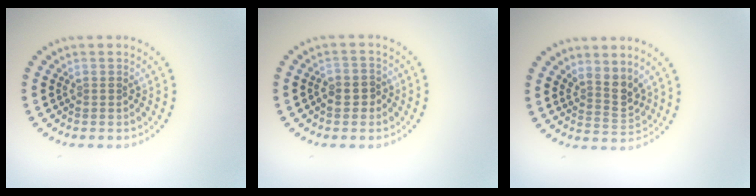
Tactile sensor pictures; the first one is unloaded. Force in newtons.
{"total": 1.6, "press": 1.4, "slide": 0.8}
{"total": 2.7, "press": 2.0, "slide": 1.7}